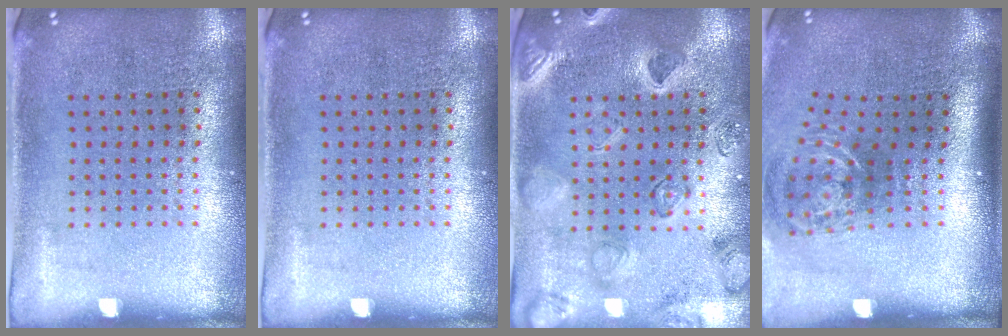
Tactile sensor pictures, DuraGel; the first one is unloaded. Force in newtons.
{"total": 0.0}
{"total": 2.5, "press": 2.4, "slide": 0.6}
{"total": 1.9, "press": 1.2, "slide": 1.5}